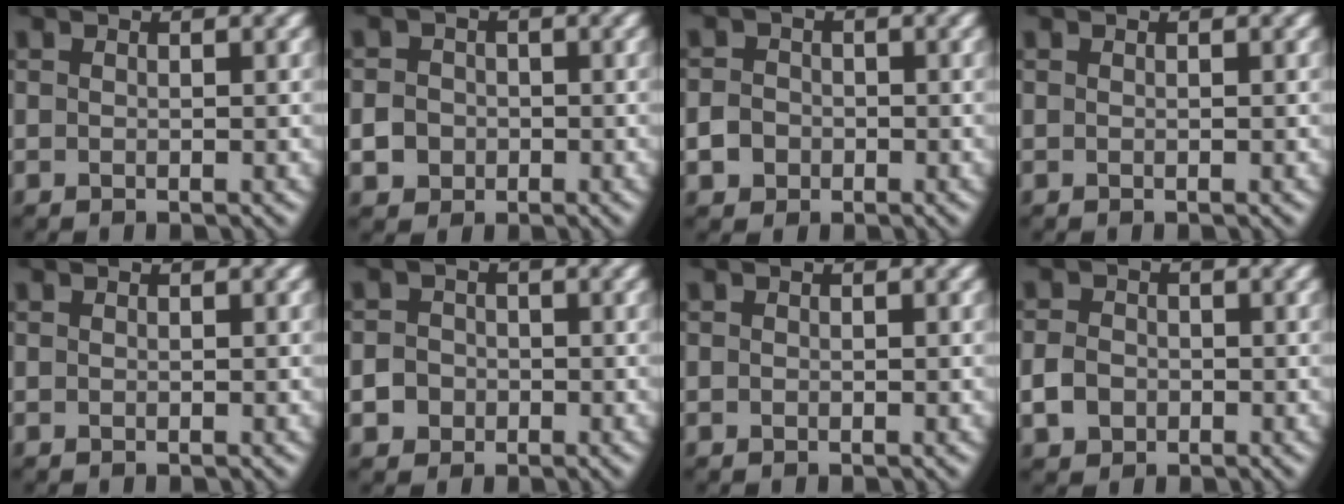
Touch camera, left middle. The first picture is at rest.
{"total": 3.7, "force": [-1.5, 3.3, 0.9], "torque": [0.003, 0.002, -0.040]}
{"total": 3.0, "force": [-1.4, 2.5, 0.7], "torque": [0.006, 0.000, -0.035]}
{"total": 0.0}
{"total": 0.0}
{"total": 3.6, "force": [-1.7, 3.1, 0.5], "torque": [0.015, 0.002, -0.046]}
{"total": 0.0}
{"total": 2.5, "force": [-1.1, 2.0, 0.9], "torque": [-0.018, 0.002, -0.025]}